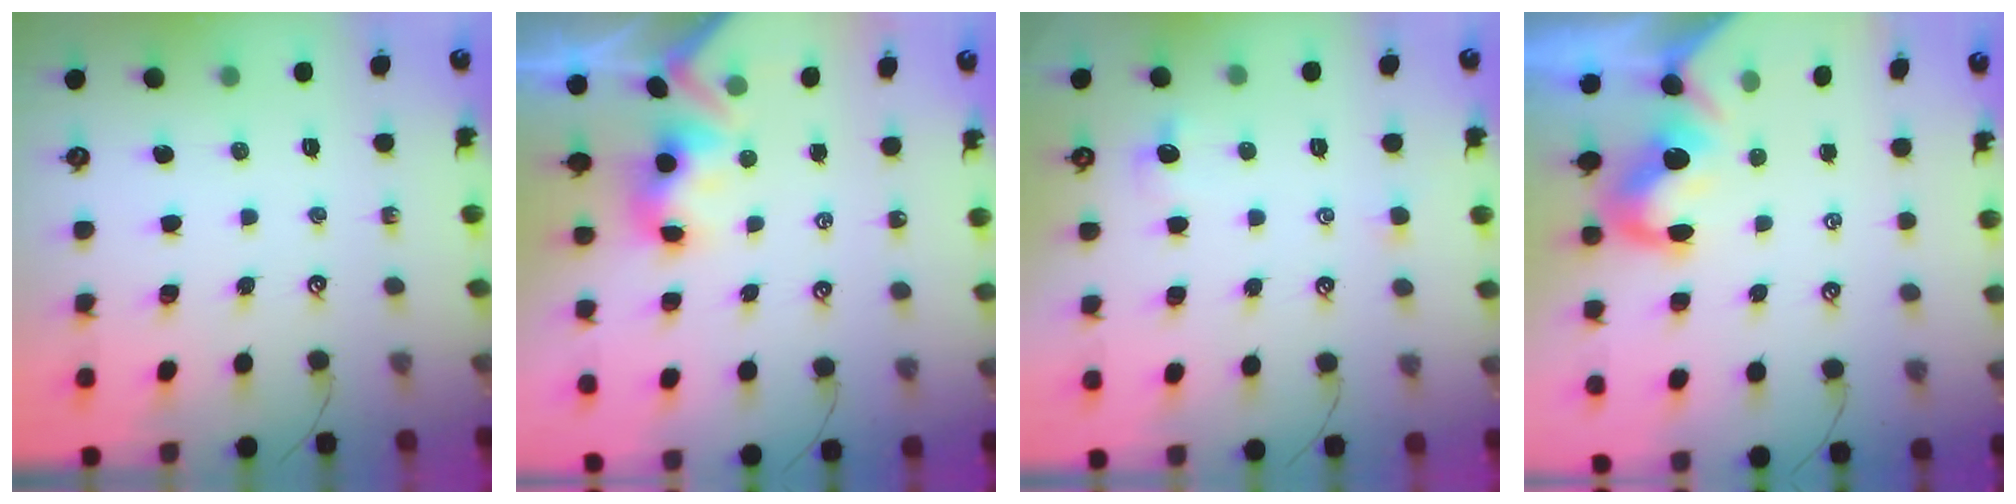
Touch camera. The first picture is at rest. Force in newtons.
{"total": 3.7, "press": 3.6, "slide": 0.4}
{"total": 0.0}
{"total": 2.4, "press": 2.3, "slide": 0.7}